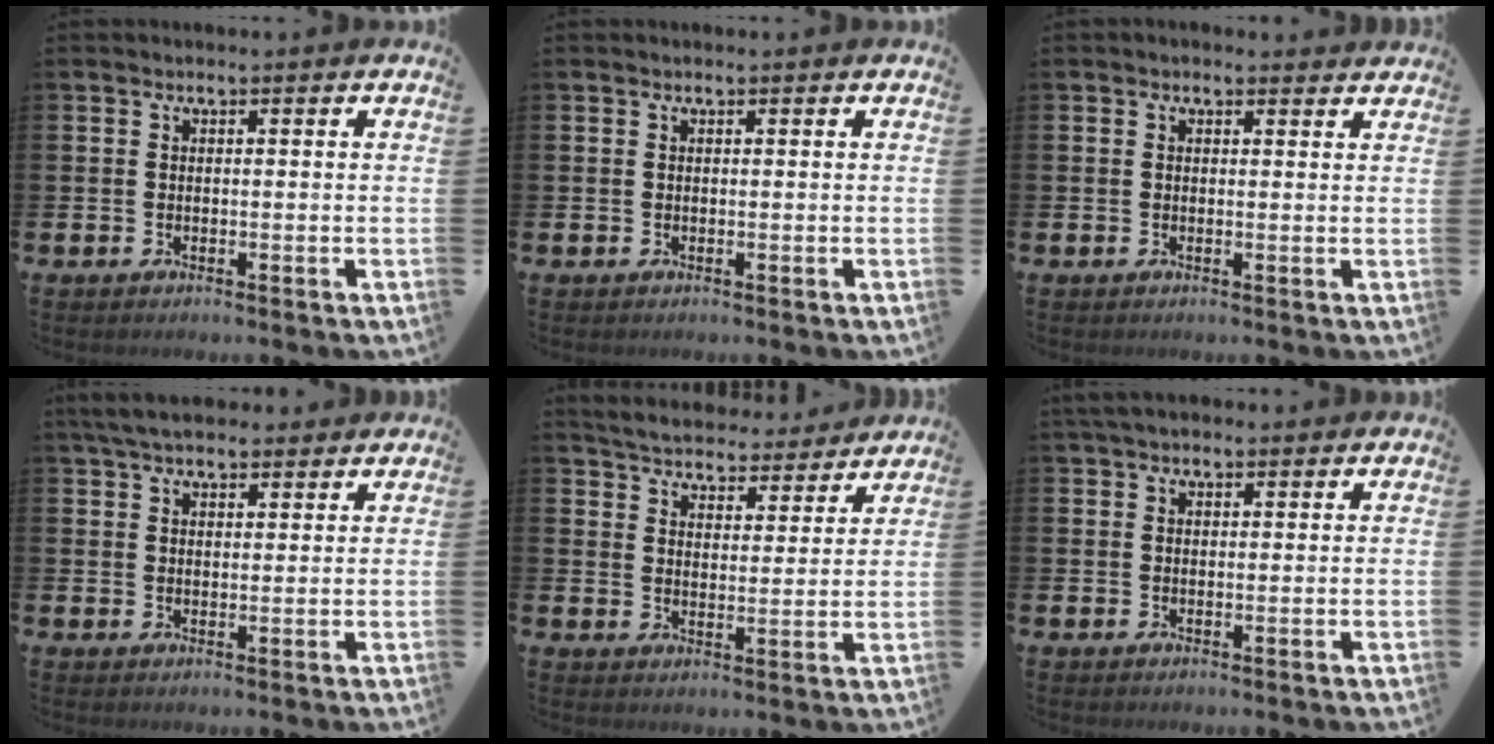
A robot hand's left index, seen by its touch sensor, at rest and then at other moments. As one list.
[{"total": 0.0}, {"total": 0.8, "force": [0.8, 0.3, 0.1], "torque": [0.005, 0.001, 0.012]}, {"total": 5.1, "force": [4.6, 1.6, 1.6], "torque": [-0.040, -0.010, 0.085]}, {"total": 5.1, "force": [5.1, 0.9, 0.2], "torque": [-0.028, -0.040, 0.086]}, {"total": 2.6, "force": [2.2, 1.0, 1.0], "torque": [-0.014, 0.000, 0.038]}]